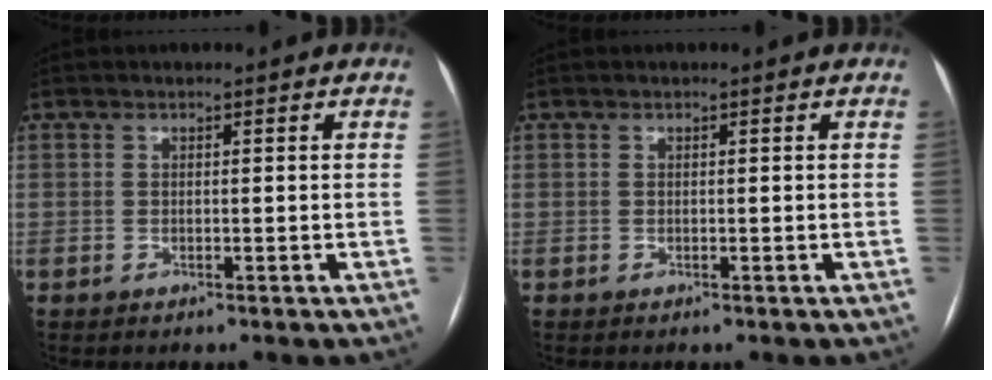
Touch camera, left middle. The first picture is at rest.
{"total": 0.0}